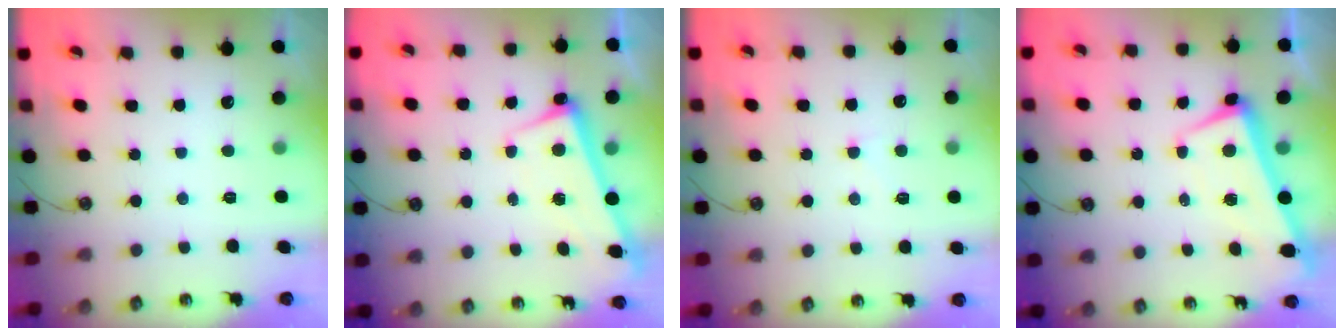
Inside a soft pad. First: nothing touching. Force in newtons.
{"total": 2.6, "press": 2.4, "slide": 0.9}
{"total": 0.9, "press": 0.4, "slide": 0.8}
{"total": 2.4, "press": 2.3, "slide": 0.7}